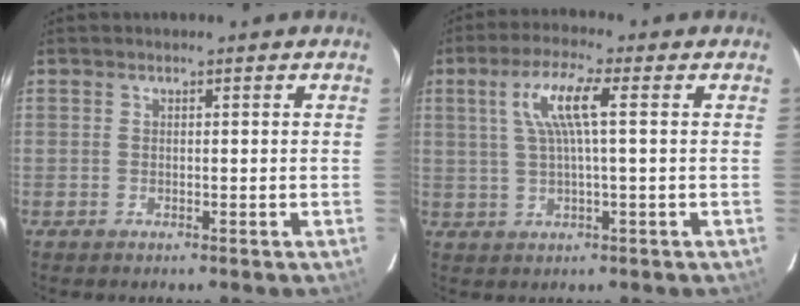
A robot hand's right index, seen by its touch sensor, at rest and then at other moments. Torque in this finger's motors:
{"motor_torque": [0.16, 0.03, 0.25, 0.11]}